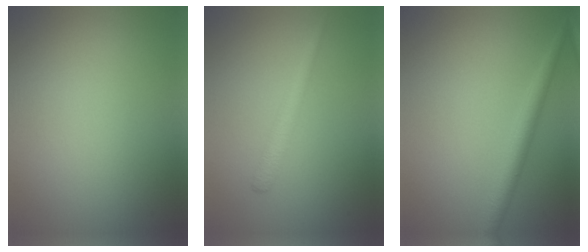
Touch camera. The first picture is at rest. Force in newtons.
{"total": 1.8, "press": 1.8, "slide": 0.0}
{"total": 2.6, "press": 2.6, "slide": 0.1}